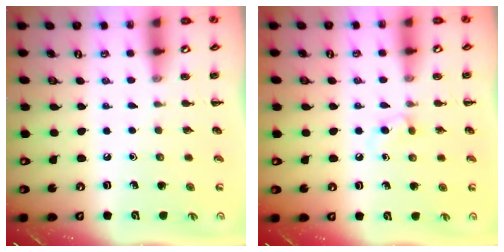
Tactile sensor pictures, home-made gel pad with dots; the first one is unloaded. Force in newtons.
{"total": 2.9, "press": 2.6, "slide": 1.3}